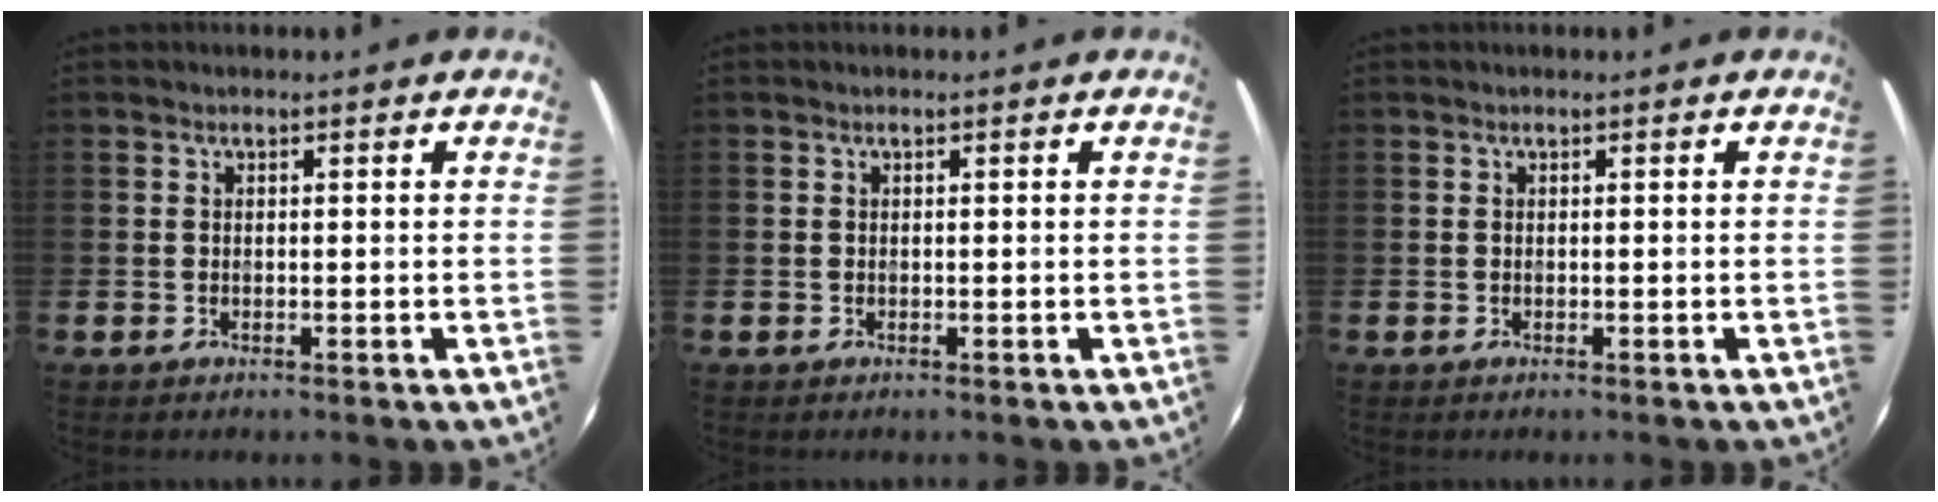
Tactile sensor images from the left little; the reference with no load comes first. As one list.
[{"total": 0.0}, {"total": 0.0}]